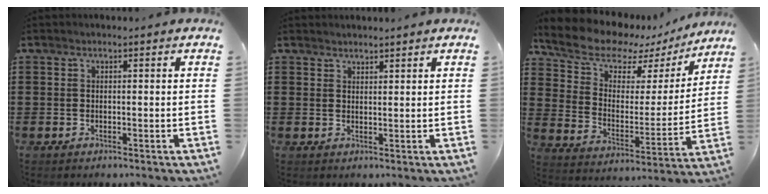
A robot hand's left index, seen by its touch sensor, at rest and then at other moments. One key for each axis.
{"total": 1.5, "fx": 1.5, "fy": 0.2, "fz": -0.1, "tx": -0.001, "ty": 0.000, "tz": 0.030}
{"total": 9.1, "fx": 7.7, "fy": 3.8, "fz": 2.8, "tx": -0.084, "ty": -0.050, "tz": 0.132}